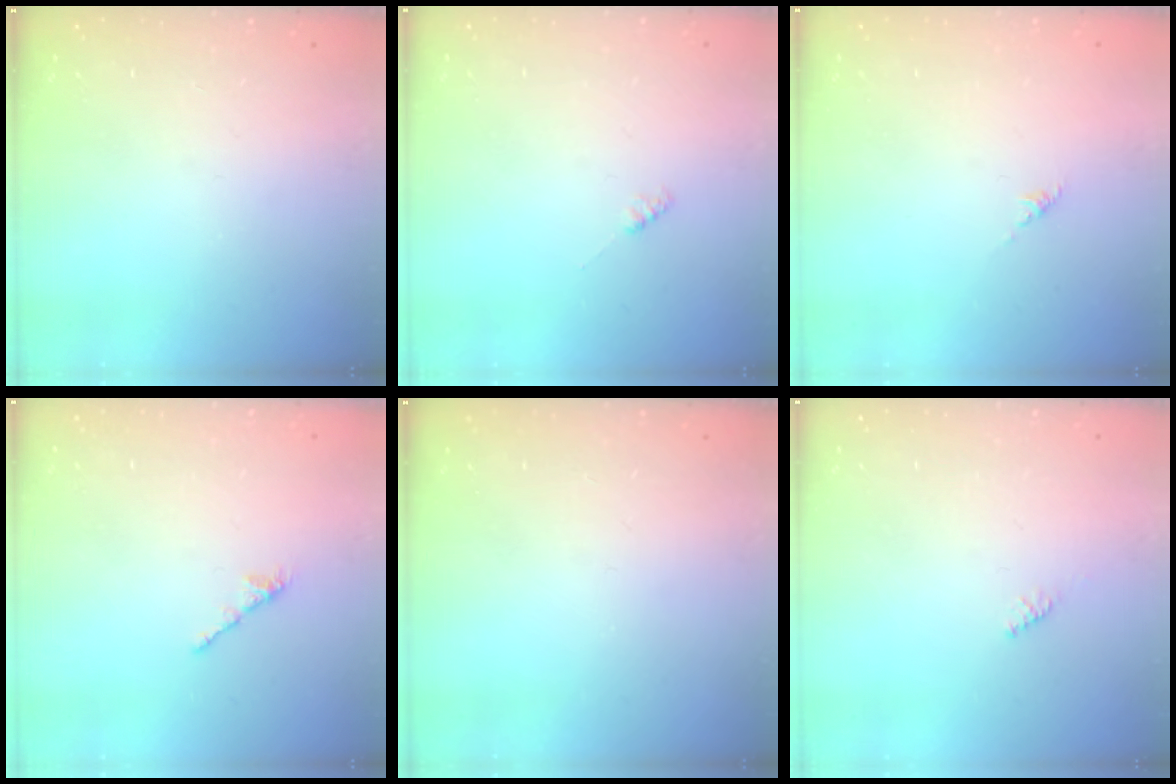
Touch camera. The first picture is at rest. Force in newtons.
{"total": 1.9, "press": 1.9, "slide": 0.3}
{"total": 0.6, "press": 0.4, "slide": 0.4}
{"total": 2.1, "press": 2.0, "slide": 0.7}
{"total": 0.0}
{"total": 1.6, "press": 1.5, "slide": 0.4}